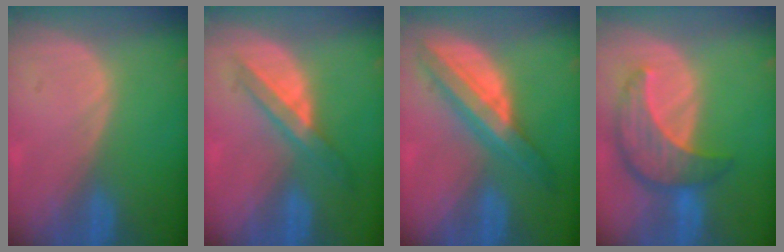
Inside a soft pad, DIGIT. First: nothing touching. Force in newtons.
{"total": 5.8, "press": 5.2, "slide": 2.6}
{"total": 7.6, "press": 7.6, "slide": 0.3}
{"total": 8.6, "press": 7.7, "slide": 3.8}